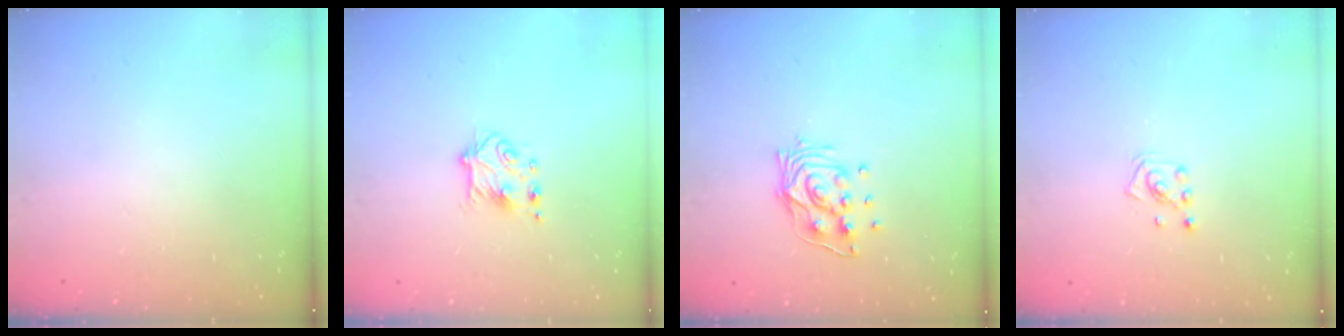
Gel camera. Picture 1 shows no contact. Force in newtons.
{"total": 5.5, "press": 5.4, "slide": 1.0}
{"total": 11.1, "press": 11.1, "slide": 1.4}
{"total": 2.6, "press": 2.6, "slide": 0.5}